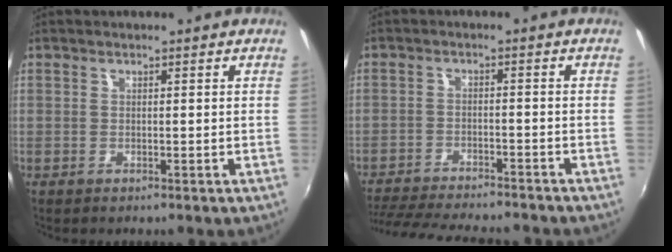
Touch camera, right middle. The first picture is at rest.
{"total": 16.2, "force": [-14.3, 2.8, 6.9], "torque": [-0.146, -0.024, -0.216]}